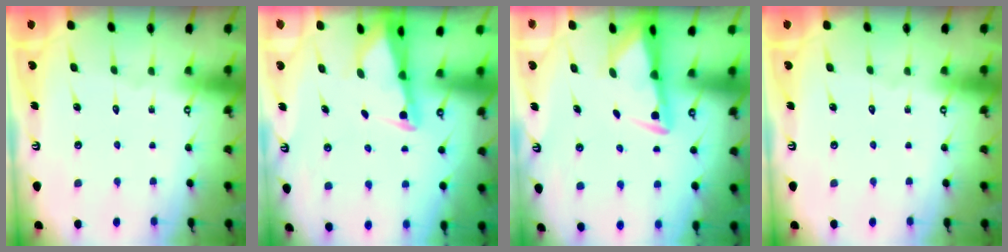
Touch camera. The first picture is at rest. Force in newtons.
{"total": 2.6, "press": 2.6, "slide": 0.3}
{"total": 2.7, "press": 2.6, "slide": 0.5}
{"total": 0.0}